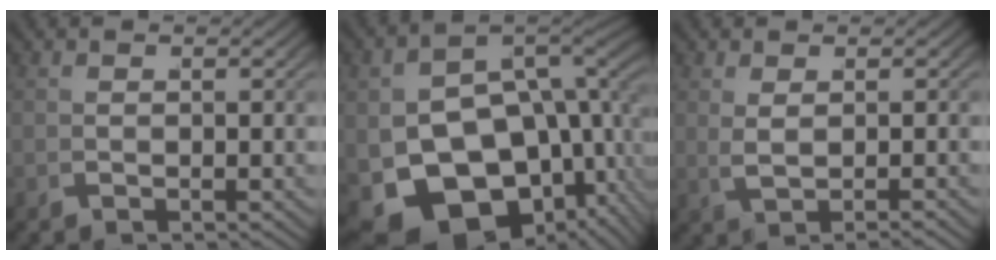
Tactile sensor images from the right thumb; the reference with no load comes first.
{"total": 19.7, "force": [-2.9, 15.0, 12.4], "torque": [-0.256, -0.072, -0.025]}
{"total": 1.6, "force": [0.3, 0.2, 1.6], "torque": [-0.035, 0.002, 0.015]}